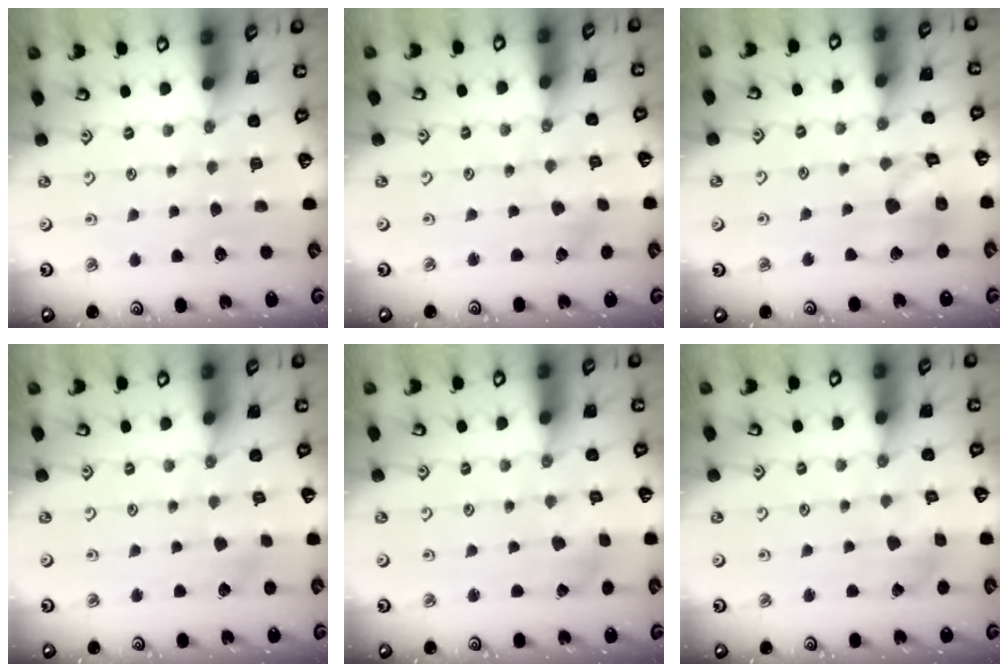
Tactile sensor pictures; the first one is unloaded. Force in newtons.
{"total": 1.1, "press": 1.1, "slide": 0.1}
{"total": 12.9, "press": 12.9, "slide": 1.5}
{"total": 2.6, "press": 2.6, "slide": 0.2}
{"total": 1.1, "press": 1.0, "slide": 0.4}
{"total": 2.4, "press": 2.4, "slide": 0.5}